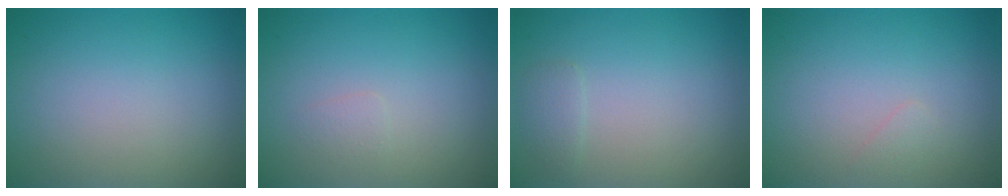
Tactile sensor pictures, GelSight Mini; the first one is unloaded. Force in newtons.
{"total": 0.7, "press": 0.7, "slide": 0.1}
{"total": 1.0, "press": 1.0, "slide": 0.1}
{"total": 0.6, "press": 0.6, "slide": 0.1}